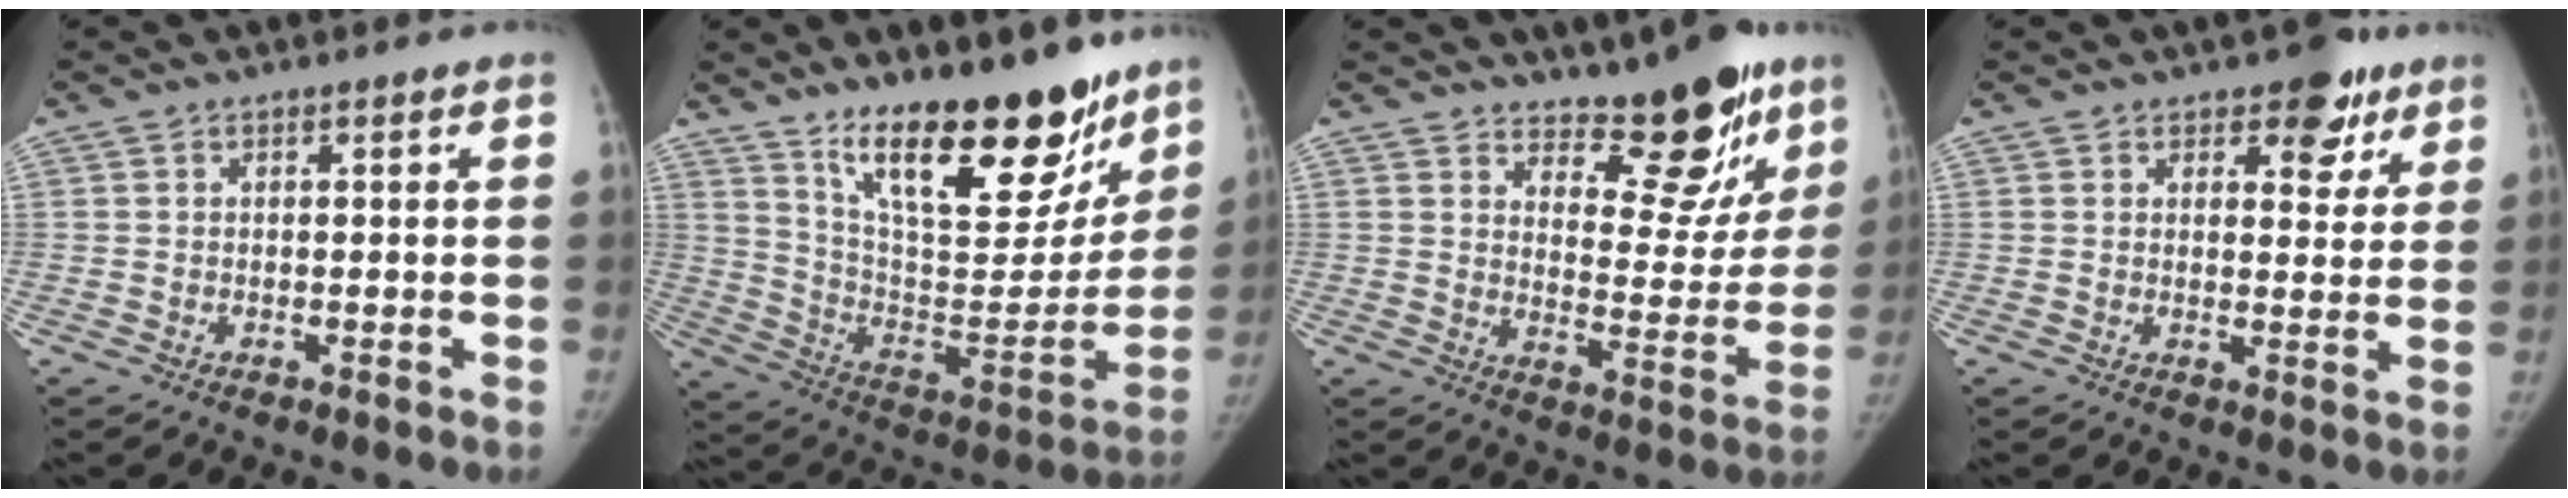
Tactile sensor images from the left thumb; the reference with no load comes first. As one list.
[{"total": 26.9, "force": [17.9, 9.7, 17.5], "torque": [-0.214, -0.096, 0.290]}, {"total": 14.8, "force": [11.0, 5.9, 7.9], "torque": [-0.046, -0.087, 0.159]}, {"total": 7.4, "force": [4.6, 4.1, 4.1], "torque": [-0.012, -0.021, 0.060]}]